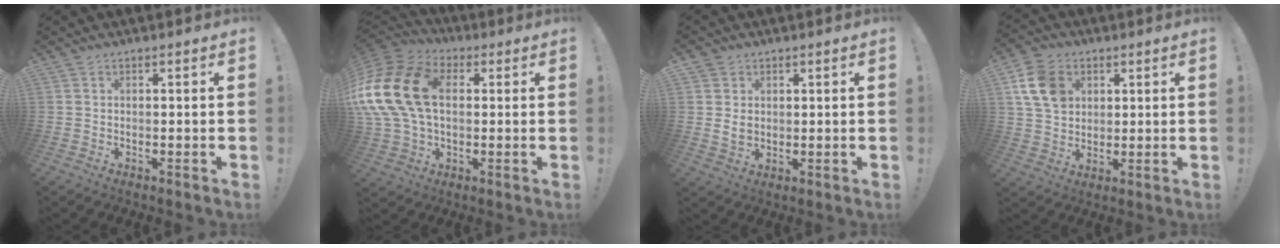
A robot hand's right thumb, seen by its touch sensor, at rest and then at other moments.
{"total": 23.3, "force": [3.3, 16.4, 16.2], "torque": [-0.323, 0.008, 0.063]}
{"total": 4.5, "force": [1.1, 3.8, 2.0], "torque": [-0.018, -0.004, 0.020]}
{"total": 13.0, "force": [4.7, 10.0, 6.8], "torque": [-0.111, -0.008, 0.097]}